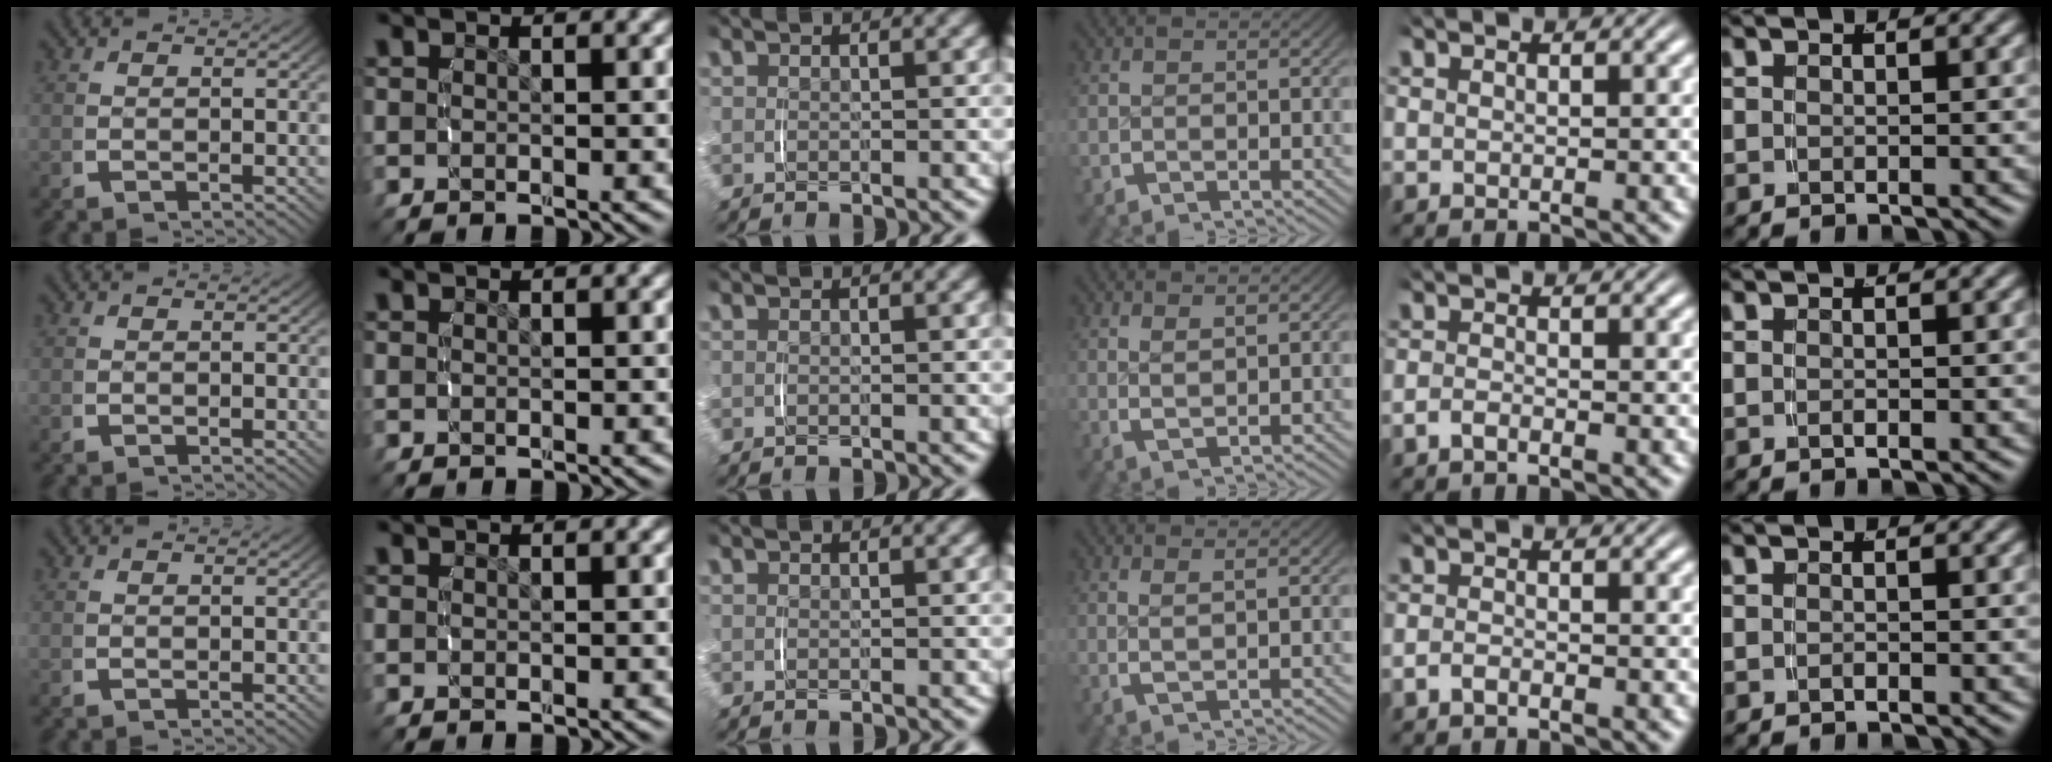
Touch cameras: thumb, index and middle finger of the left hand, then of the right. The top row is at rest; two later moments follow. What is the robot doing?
{"motion": "lift_and_place", "object": "pen bag"}